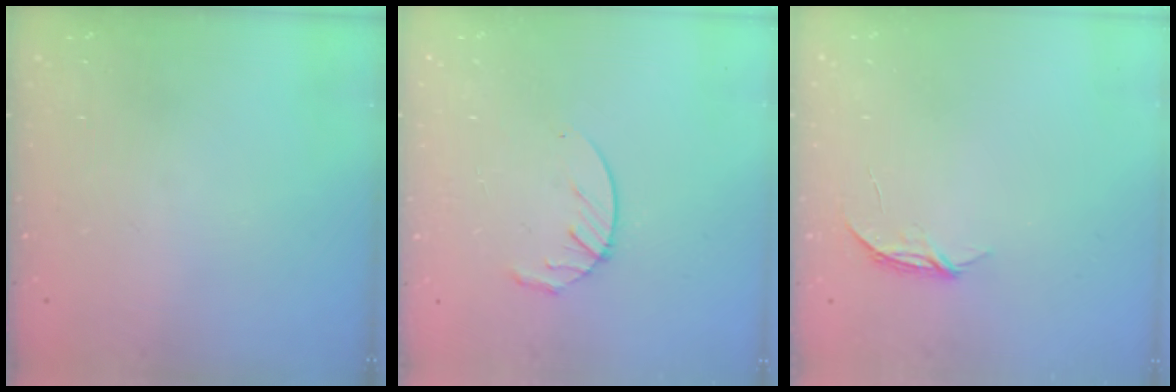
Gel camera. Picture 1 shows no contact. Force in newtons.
{"total": 4.2, "press": 4.2, "slide": 0.5}
{"total": 3.8, "press": 3.8, "slide": 0.5}